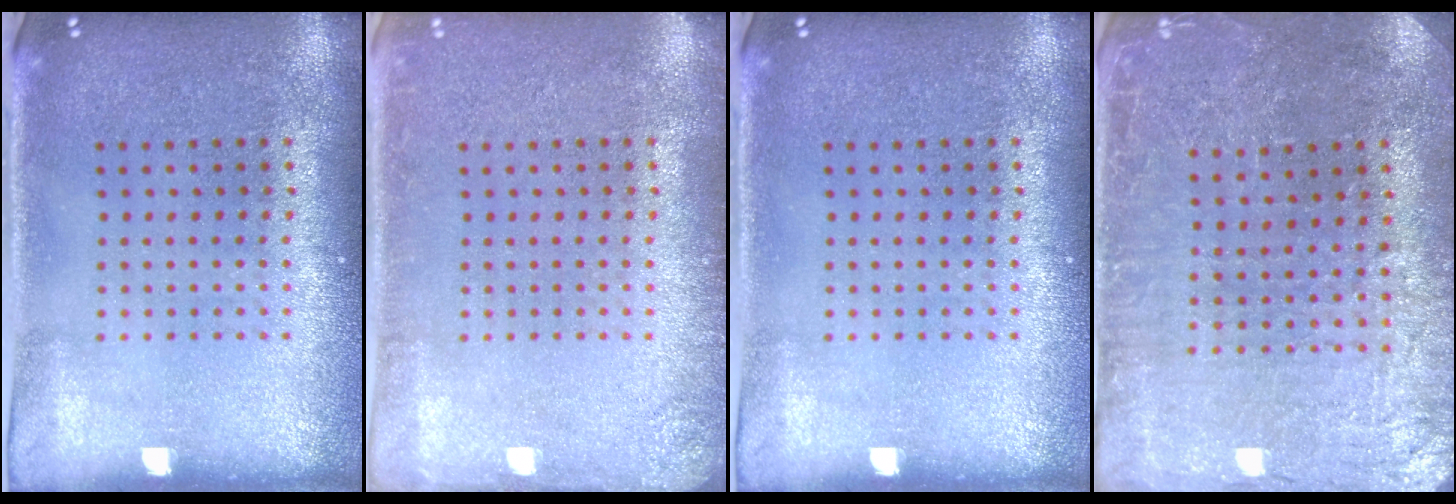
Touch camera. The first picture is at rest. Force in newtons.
{"total": 1.5, "press": 1.5, "slide": 0.2}
{"total": 0.0}
{"total": 1.6, "press": 1.6, "slide": 0.1}